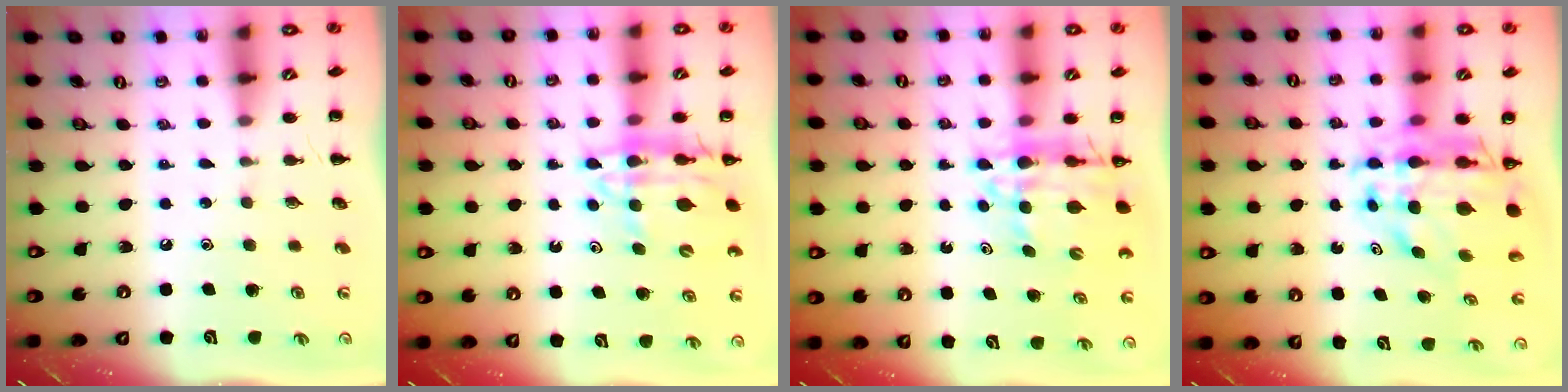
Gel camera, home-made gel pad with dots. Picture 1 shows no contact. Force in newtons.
{"total": 12.7, "press": 12.2, "slide": 3.5}
{"total": 12.2, "press": 11.5, "slide": 3.9}
{"total": 11.3, "press": 10.7, "slide": 3.7}